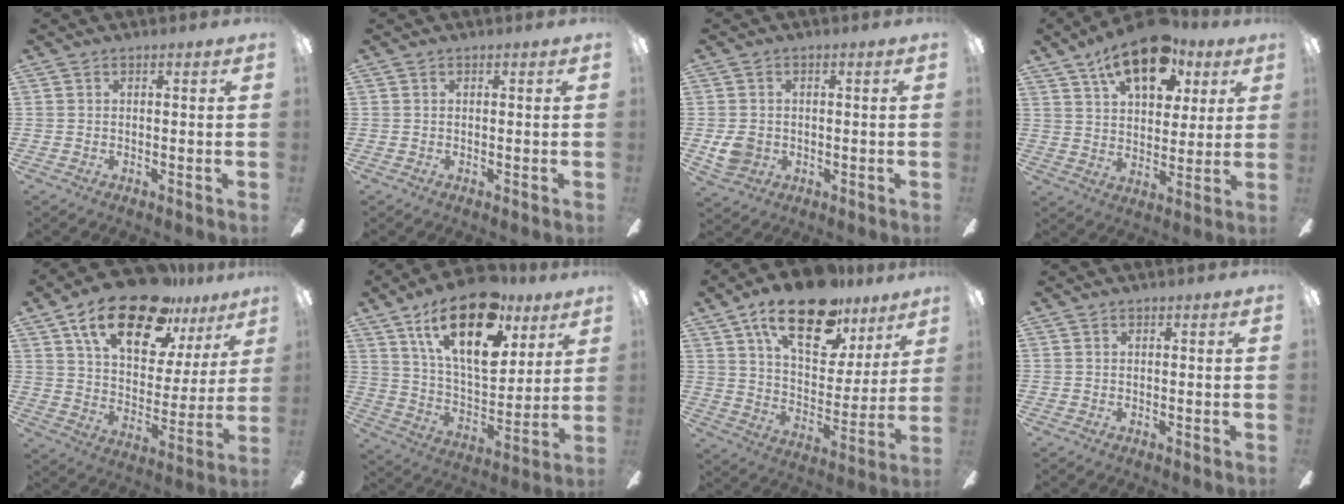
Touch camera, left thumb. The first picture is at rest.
{"total": 0.0}
{"total": 4.9, "force": [-0.5, 4.3, 2.3], "torque": [-0.032, 0.004, -0.008]}
{"total": 17.0, "force": [10.1, 8.5, 10.6], "torque": [-0.152, -0.039, 0.171]}
{"total": 21.7, "force": [13.6, 9.9, 13.7], "torque": [-0.224, -0.069, 0.234]}
{"total": 23.8, "force": [13.4, 11.1, 16.2], "torque": [-0.263, -0.061, 0.227]}
{"total": 22.5, "force": [14.1, 10.1, 14.3], "torque": [-0.224, -0.070, 0.242]}
{"total": 0.0}